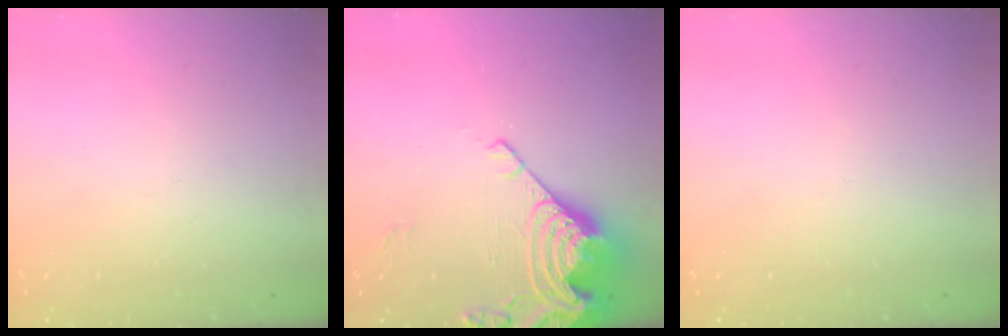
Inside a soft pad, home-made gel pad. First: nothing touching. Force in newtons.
{"total": 15.1, "press": 15.0, "slide": 1.5}
{"total": 0.0}